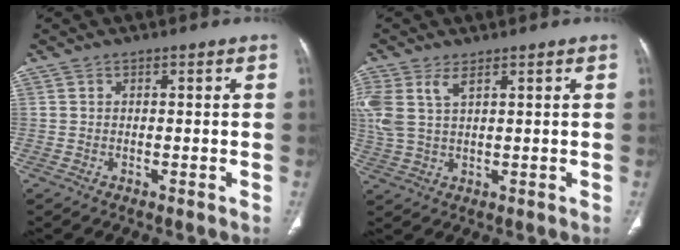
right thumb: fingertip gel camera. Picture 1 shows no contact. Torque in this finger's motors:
{"motor_torque": [0.24, 0.24, 0.81, 0.62, 0.15]}